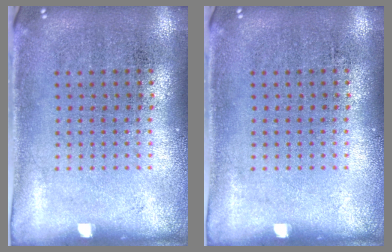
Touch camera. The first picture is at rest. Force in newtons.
{"total": 0.0}